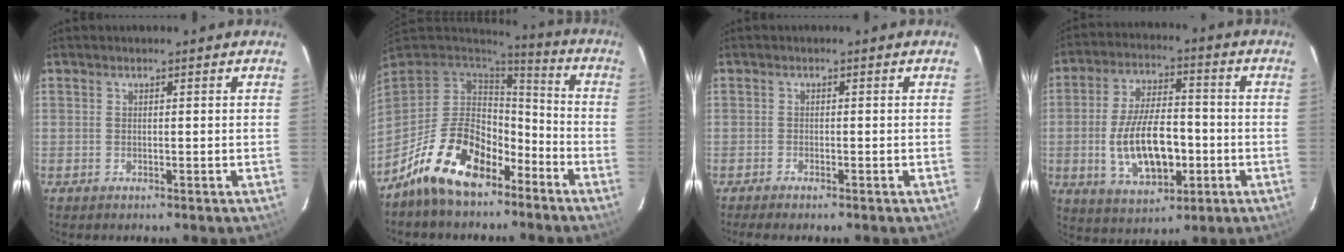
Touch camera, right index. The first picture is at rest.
{"total": 16.6, "force": [-10.1, 8.8, 9.8], "torque": [-0.203, 0.005, -0.167]}
{"total": 2.1, "force": [-1.8, 0.1, 1.1], "torque": [-0.031, -0.005, -0.034]}
{"total": 14.4, "force": [-3.1, 7.0, 12.2], "torque": [-0.238, -0.001, -0.038]}